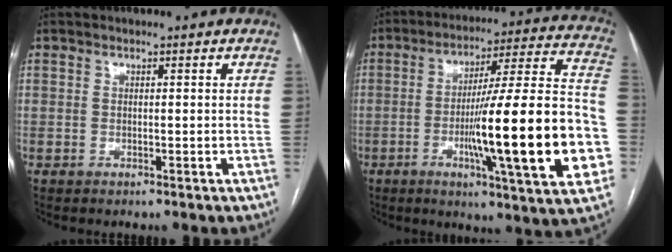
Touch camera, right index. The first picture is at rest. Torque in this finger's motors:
{"motor_torque": [1.99, -0.15, 1.05, 0.21]}